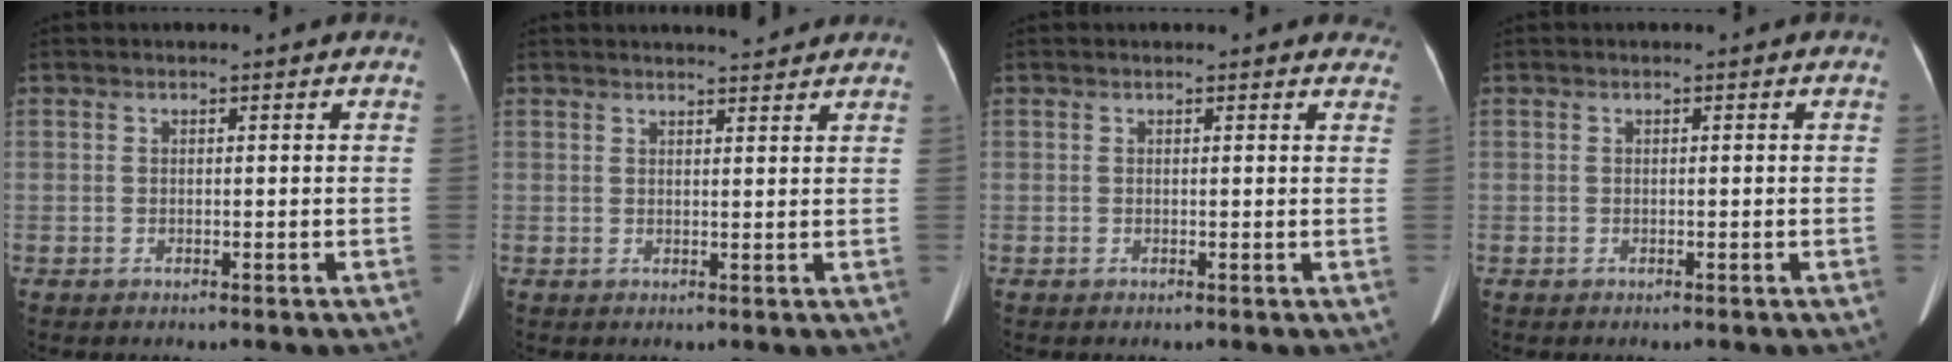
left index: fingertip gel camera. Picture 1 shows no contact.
{"total": 3.9, "force": [3.8, 0.1, 1.1], "torque": [-0.019, 0.010, 0.049]}
{"total": 6.7, "force": [6.2, 2.2, 1.1], "torque": [0.011, 0.011, 0.043]}
{"total": 0.0}